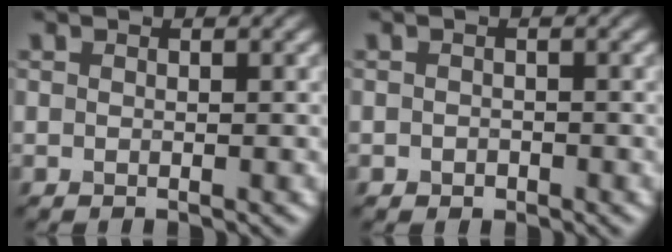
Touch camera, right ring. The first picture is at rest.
{"total": 0.8, "force": [-0.4, 0.6, 0.2], "torque": [-0.001, -0.003, -0.008]}